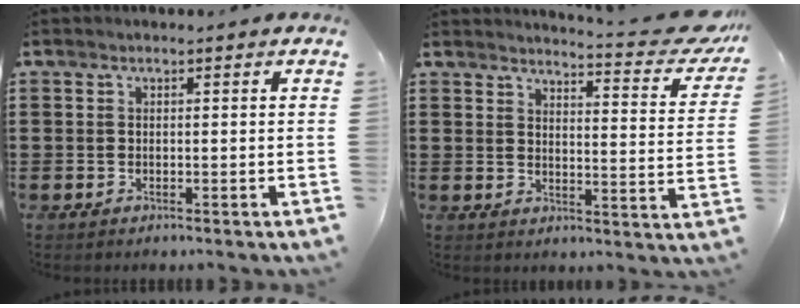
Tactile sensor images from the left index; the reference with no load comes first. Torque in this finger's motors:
{"motor_torque": [1.07, -1.07, 0.25, 0.06]}